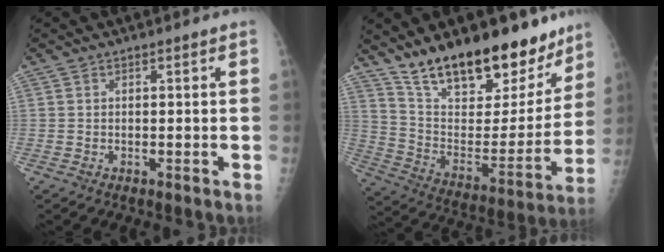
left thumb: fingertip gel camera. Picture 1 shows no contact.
{"total": 25.1, "force": [18.8, 10.3, 12.9], "torque": [-0.155, -0.093, 0.308]}